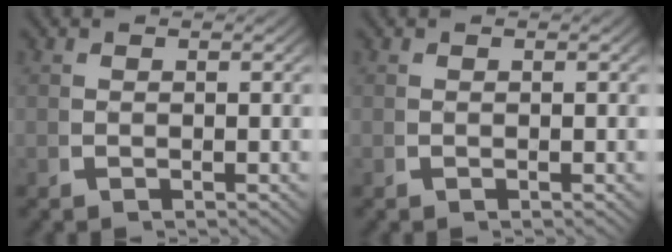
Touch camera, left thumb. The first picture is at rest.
{"total": 0.0}